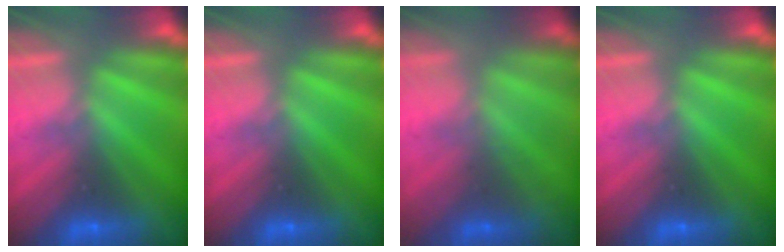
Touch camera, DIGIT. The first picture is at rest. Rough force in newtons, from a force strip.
{"total": 0.0}
{"total": 1.7}
{"total": 0.0}